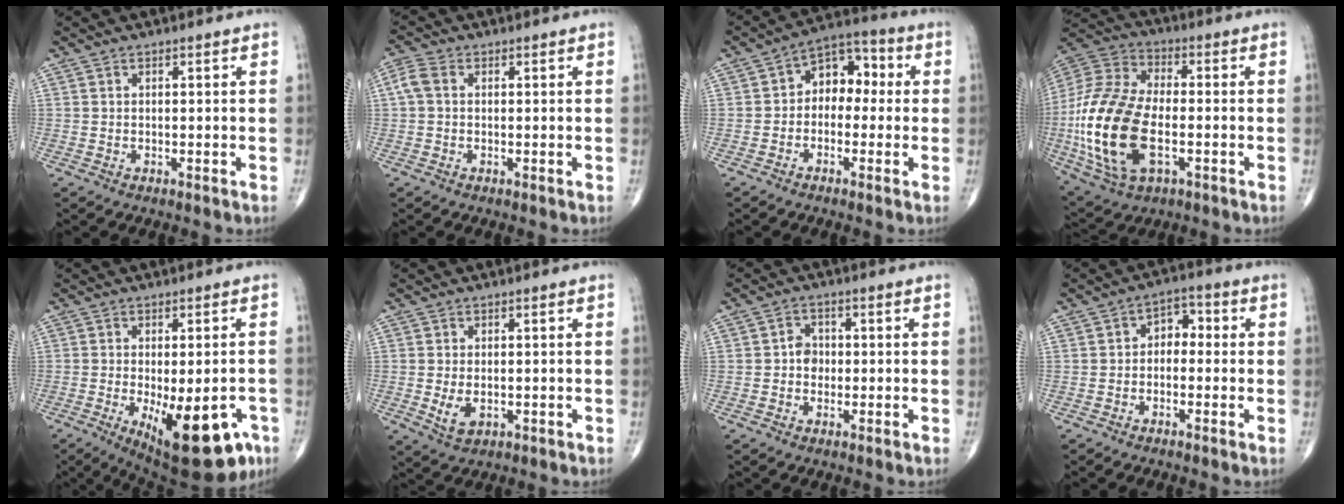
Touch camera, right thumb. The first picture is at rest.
{"total": 3.3, "force": [0.4, 2.4, 2.3], "torque": [-0.059, 0.012, 0.002]}
{"total": 8.7, "force": [0.1, 6.2, 6.1], "torque": [-0.050, 0.039, -0.017]}
{"total": 23.3, "force": [-4.3, 12.6, 19.2], "torque": [-0.420, 0.006, -0.073]}
{"total": 16.7, "force": [-7.0, 6.9, 13.6], "torque": [-0.144, -0.001, -0.080]}
{"total": 3.9, "force": [-0.6, 2.4, 3.0], "torque": [-0.054, -0.009, -0.004]}
{"total": 3.2, "force": [-0.2, 2.7, 1.6], "torque": [-0.006, 0.008, -0.012]}
{"total": 4.6, "force": [-0.3, 3.3, 3.2], "torque": [-0.023, 0.024, -0.020]}